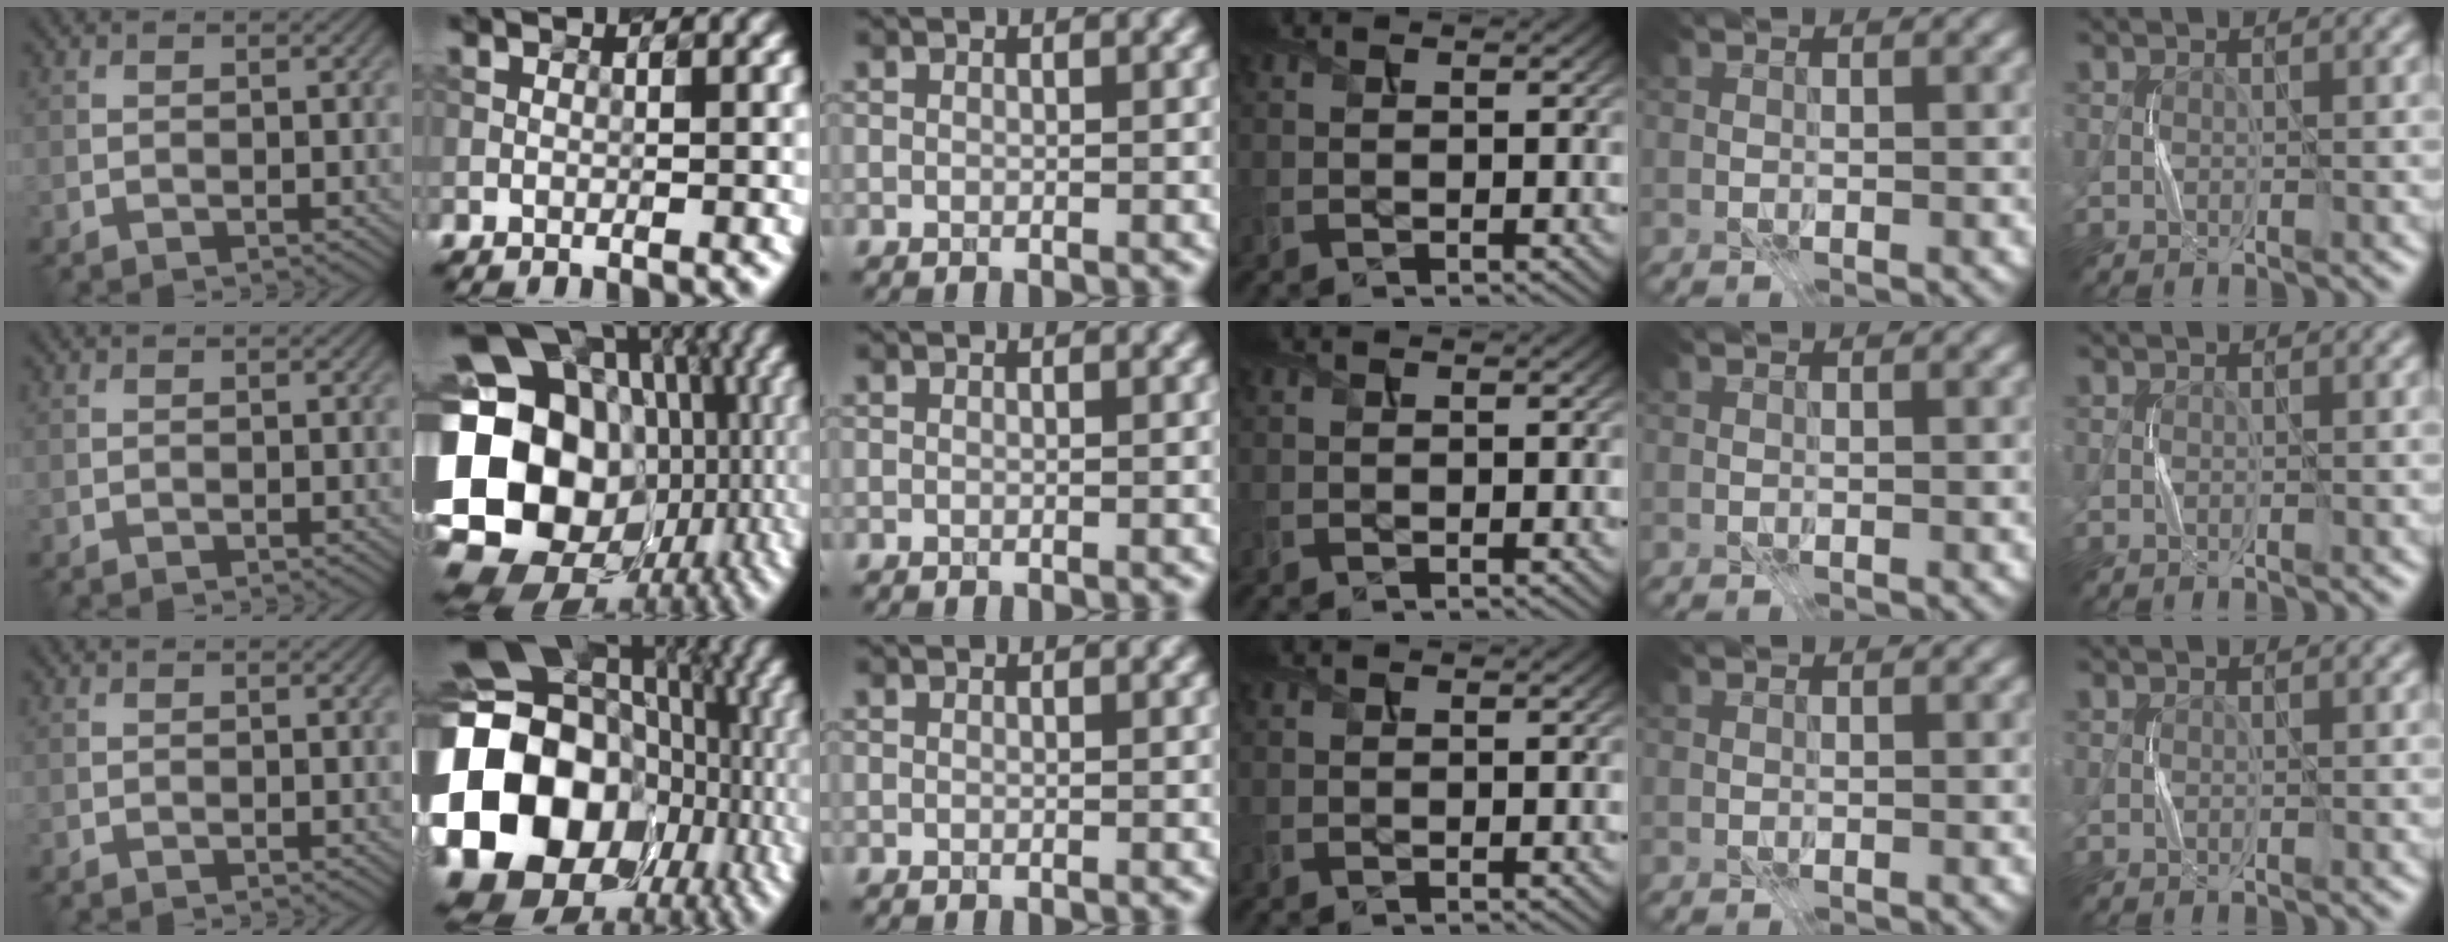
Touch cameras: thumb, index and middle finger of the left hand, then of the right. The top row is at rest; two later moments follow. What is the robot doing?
{"motion": "press", "object": "sticker"}